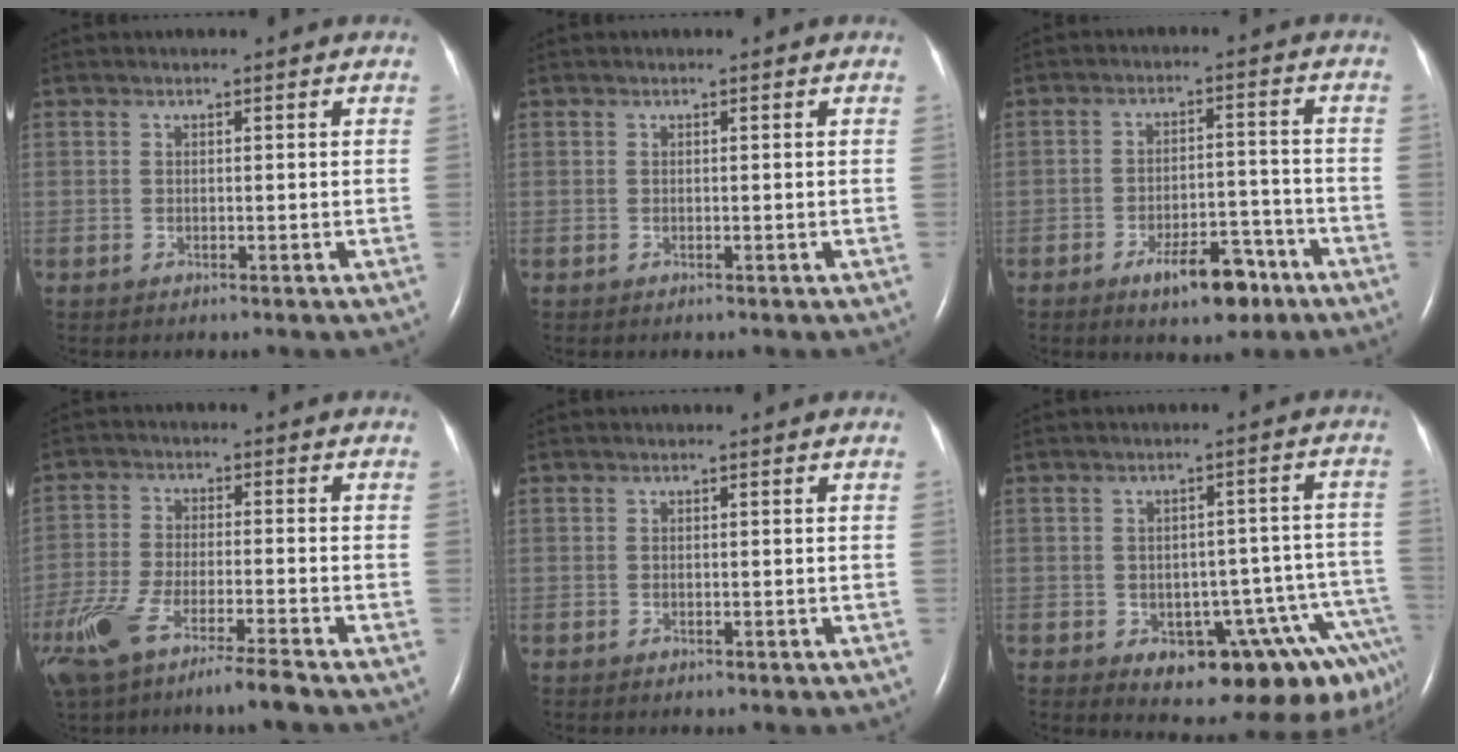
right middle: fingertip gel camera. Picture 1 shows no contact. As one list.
[{"total": 0.0}, {"total": 7.9, "force": [-5.0, 3.0, 5.3], "torque": [-0.083, 0.006, -0.074]}, {"total": 11.1, "force": [-7.7, 1.0, 7.9], "torque": [-0.158, -0.021, -0.139]}, {"total": 0.0}, {"total": 14.2, "force": [-7.7, 5.3, 10.7], "torque": [-0.061, 0.037, -0.087]}]